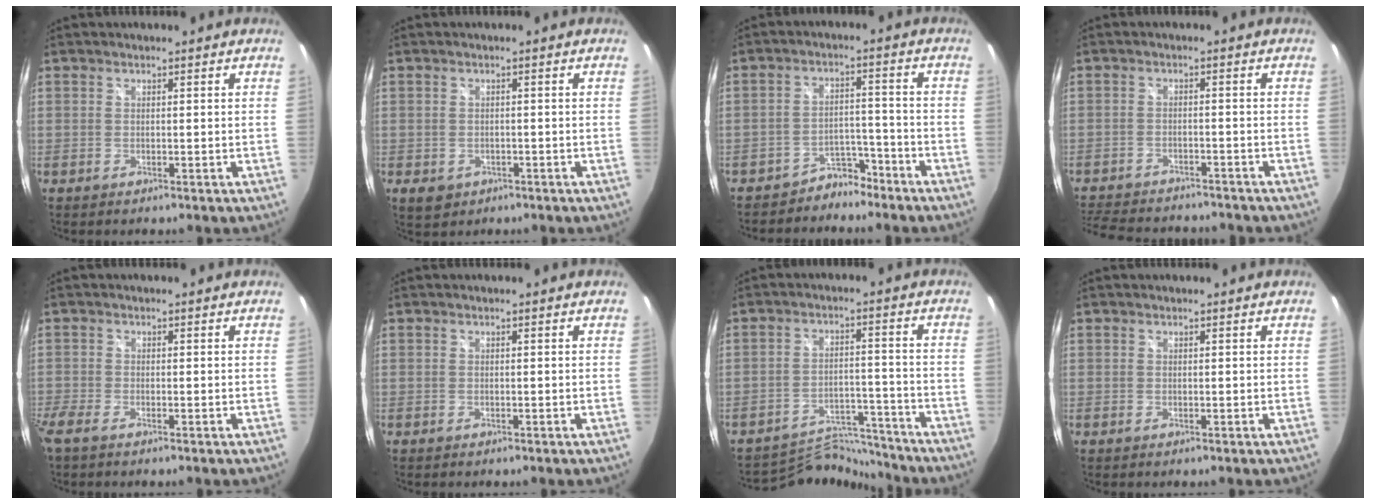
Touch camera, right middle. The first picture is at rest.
{"total": 4.1, "force": [-1.7, 3.2, 1.8], "torque": [-0.039, -0.009, -0.020]}
{"total": 5.7, "force": [-5.0, 2.7, 0.8], "torque": [-0.020, 0.019, -0.074]}
{"total": 14.0, "force": [-12.2, 4.5, 5.2], "torque": [-0.128, -0.010, -0.184]}
{"total": 2.5, "force": [-1.9, 0.4, 1.5], "torque": [-0.040, -0.008, -0.042]}
{"total": 0.0}
{"total": 10.3, "force": [-10.2, 0.9, 0.0], "torque": [-0.015, 0.013, -0.164]}
{"total": 0.0}